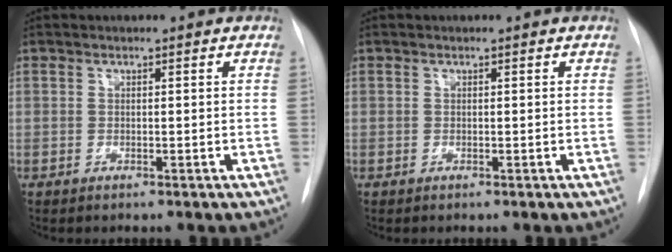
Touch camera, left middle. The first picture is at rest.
{"total": 0.0}